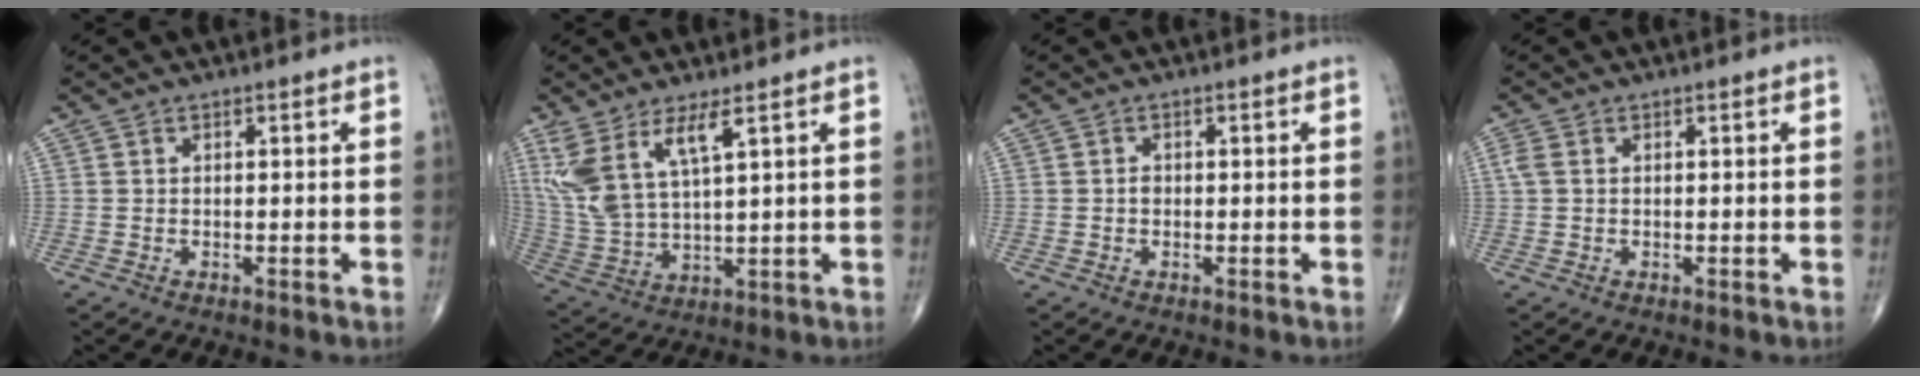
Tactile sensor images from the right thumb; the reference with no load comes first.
{"total": 10.9, "force": [5.6, 3.3, 8.7], "torque": [-0.199, -0.025, 0.126]}
{"total": 0.8, "force": [-0.2, 0.7, 0.5], "torque": [-0.004, 0.002, -0.006]}
{"total": 1.7, "force": [0.3, 1.1, 1.2], "torque": [-0.040, 0.008, 0.008]}